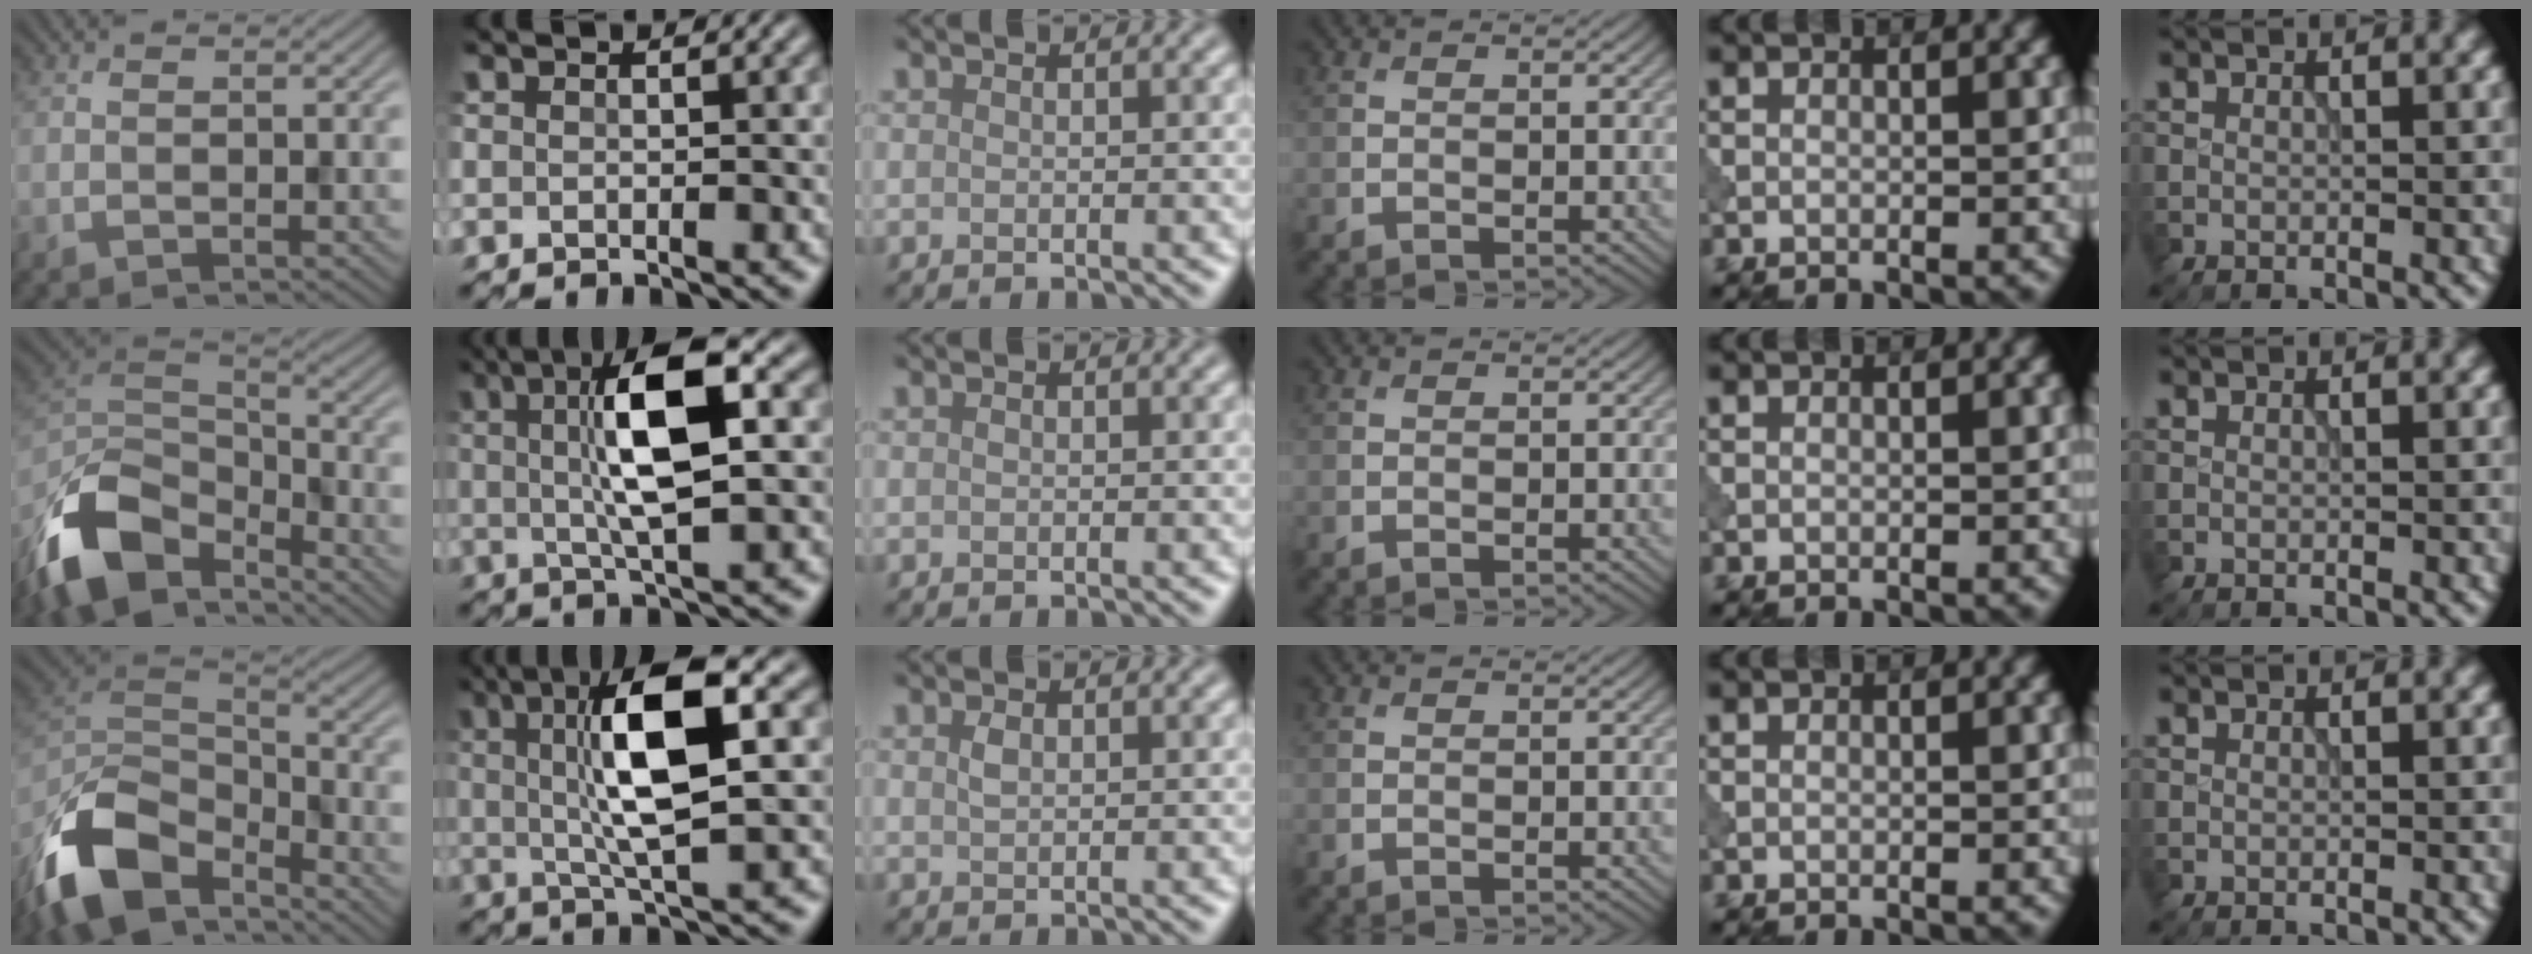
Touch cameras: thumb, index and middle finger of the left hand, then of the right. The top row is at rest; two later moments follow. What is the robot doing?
{"motion": "shake", "object": "bell"}